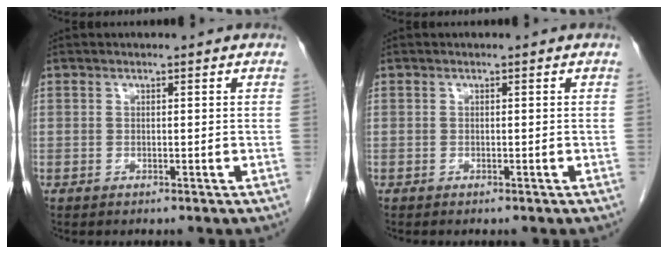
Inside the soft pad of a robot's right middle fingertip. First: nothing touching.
{"total": 0.0}